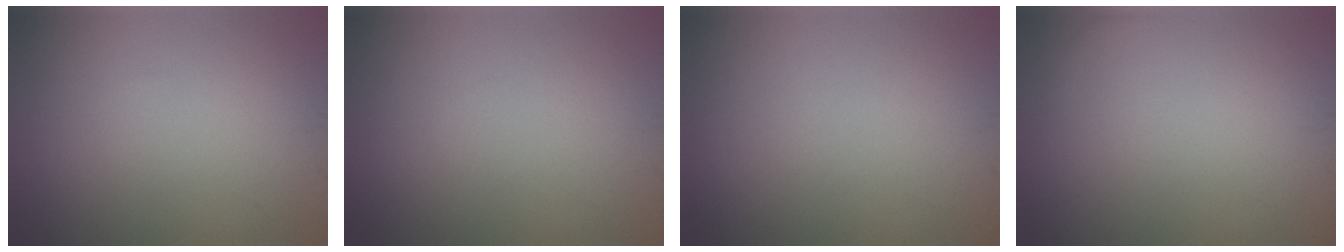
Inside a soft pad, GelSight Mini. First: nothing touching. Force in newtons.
{"total": 0.0}
{"total": 0.0}
{"total": 0.6, "press": 0.6, "slide": 0.1}